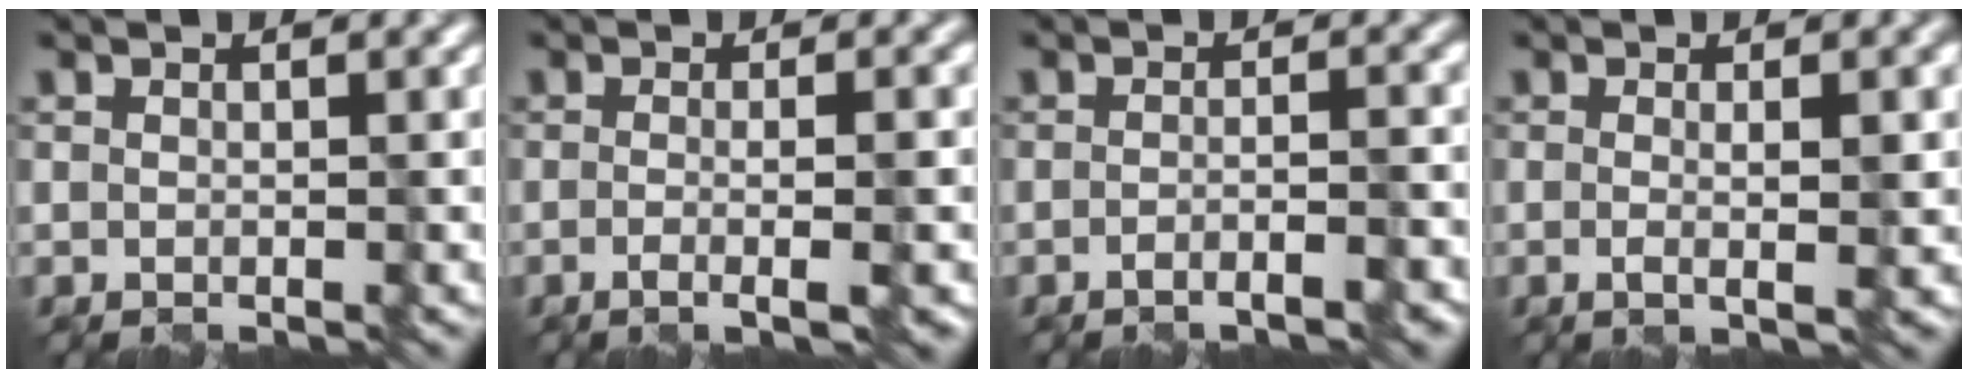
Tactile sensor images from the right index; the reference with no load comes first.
{"total": 4.6, "force": [-0.9, 1.6, 4.2], "torque": [-0.040, -0.003, -0.015]}
{"total": 4.2, "force": [-2.0, 1.4, 3.4], "torque": [-0.024, 0.007, -0.024]}
{"total": 3.5, "force": [0.0, 1.0, 3.4], "torque": [-0.043, 0.006, -0.004]}